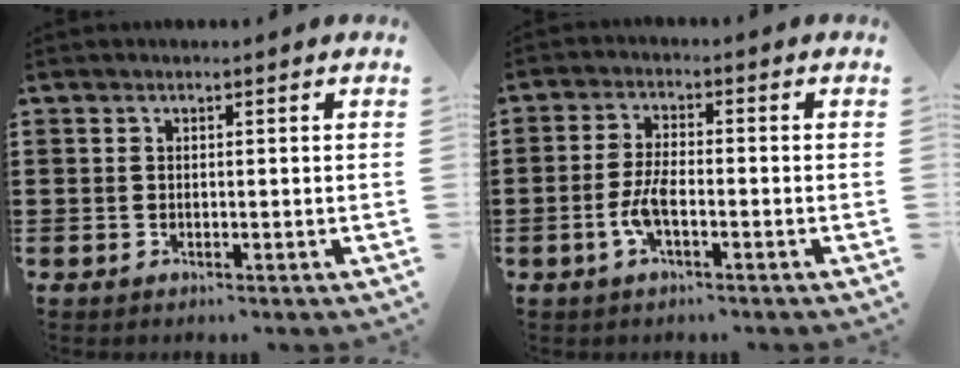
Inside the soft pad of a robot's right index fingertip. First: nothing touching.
{"total": 4.6, "force": [-1.7, 1.4, 4.0], "torque": [-0.096, -0.005, -0.038]}